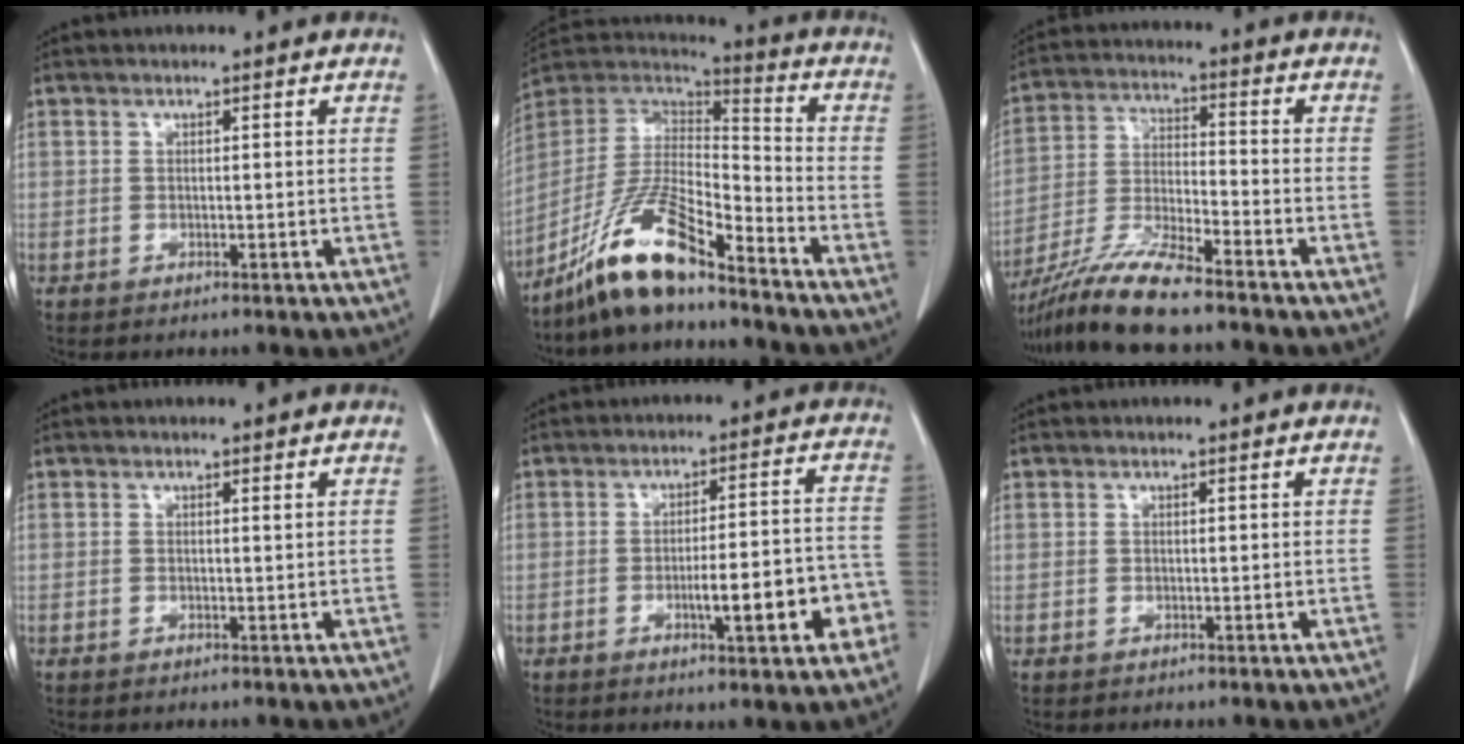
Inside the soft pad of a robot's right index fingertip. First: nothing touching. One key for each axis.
{"total": 14.6, "fx": -10.9, "fy": 2.1, "fz": 9.4, "tx": -0.185, "ty": 0.005, "tz": -0.202}
{"total": 11.3, "fx": -9.3, "fy": 0.3, "fz": 6.4, "tx": -0.127, "ty": -0.019, "tz": -0.175}
{"total": 0.0}
{"total": 10.1, "fx": -3.8, "fy": 1.8, "fz": 9.2, "tx": -0.126, "ty": 0.020, "tz": -0.046}
{"total": 0.0}